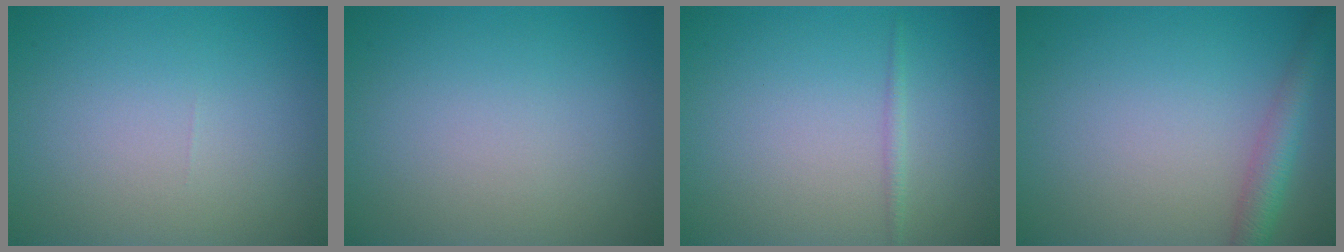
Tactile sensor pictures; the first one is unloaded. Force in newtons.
{"total": 0.0}
{"total": 0.8, "press": 0.8, "slide": 0.1}
{"total": 3.0, "press": 3.0, "slide": 0.1}